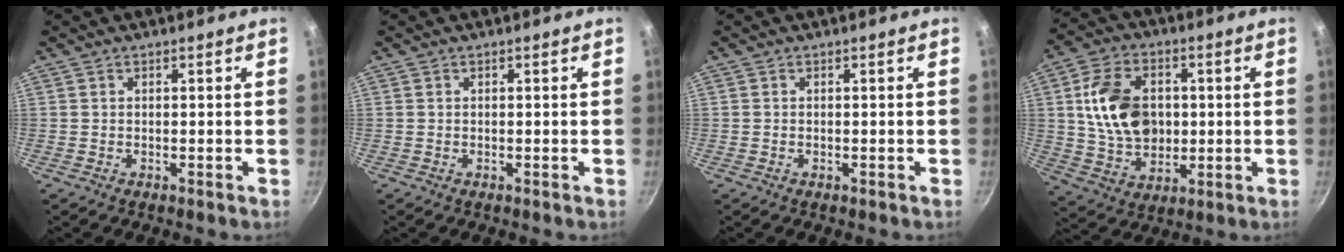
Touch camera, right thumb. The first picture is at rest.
{"total": 0.0}
{"total": 0.0}
{"total": 15.4, "force": [1.8, 11.1, 10.5], "torque": [-0.163, 0.002, 0.037]}